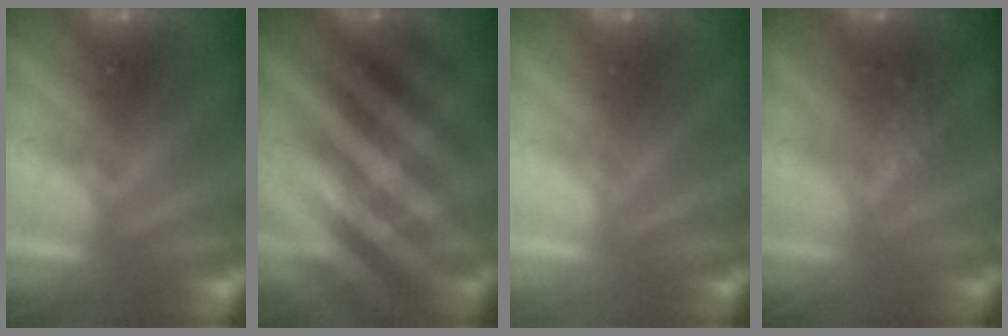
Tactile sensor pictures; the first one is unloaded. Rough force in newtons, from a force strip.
{"total": 2.4}
{"total": 3.1}
{"total": 2.4}